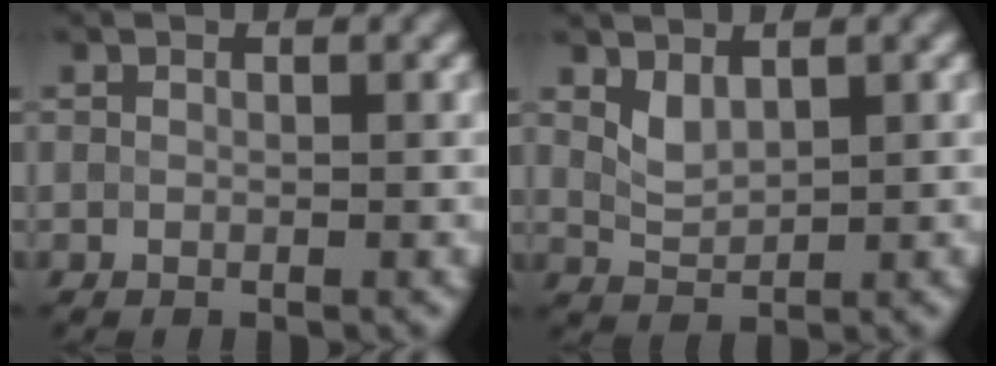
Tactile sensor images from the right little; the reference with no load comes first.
{"total": 1.8, "force": [1.2, 0.8, 1.0], "torque": [-0.025, -0.002, 0.032]}